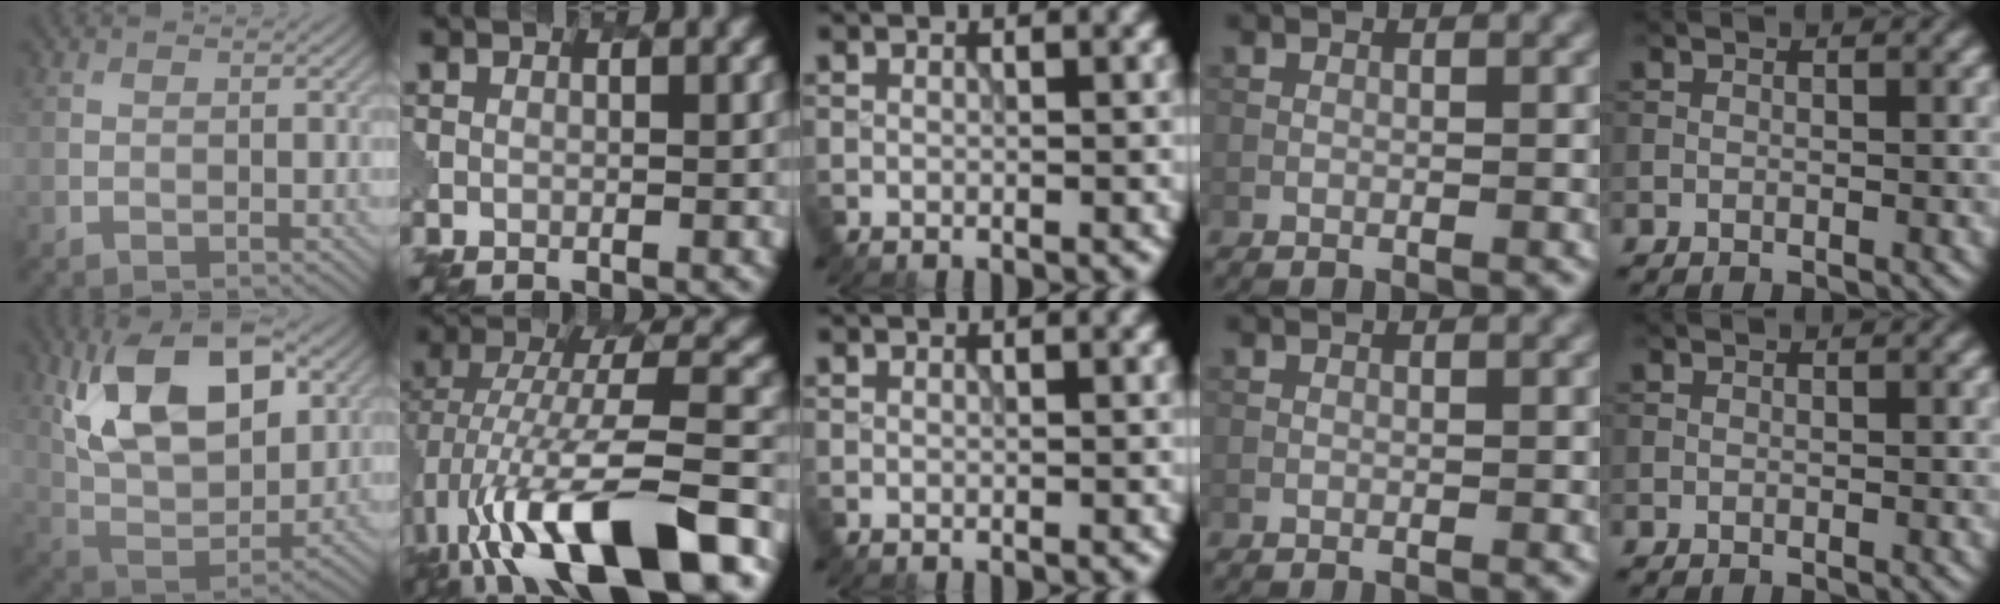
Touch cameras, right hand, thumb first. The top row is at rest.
{"thumb": {"total": 14.9, "force": [6.0, 7.7, 11.3], "torque": [-0.221, 0.000, 0.112]}, "index": {"total": 13.7, "force": [-5.7, 4.7, 11.6], "torque": [-0.202, 0.015, -0.083]}}